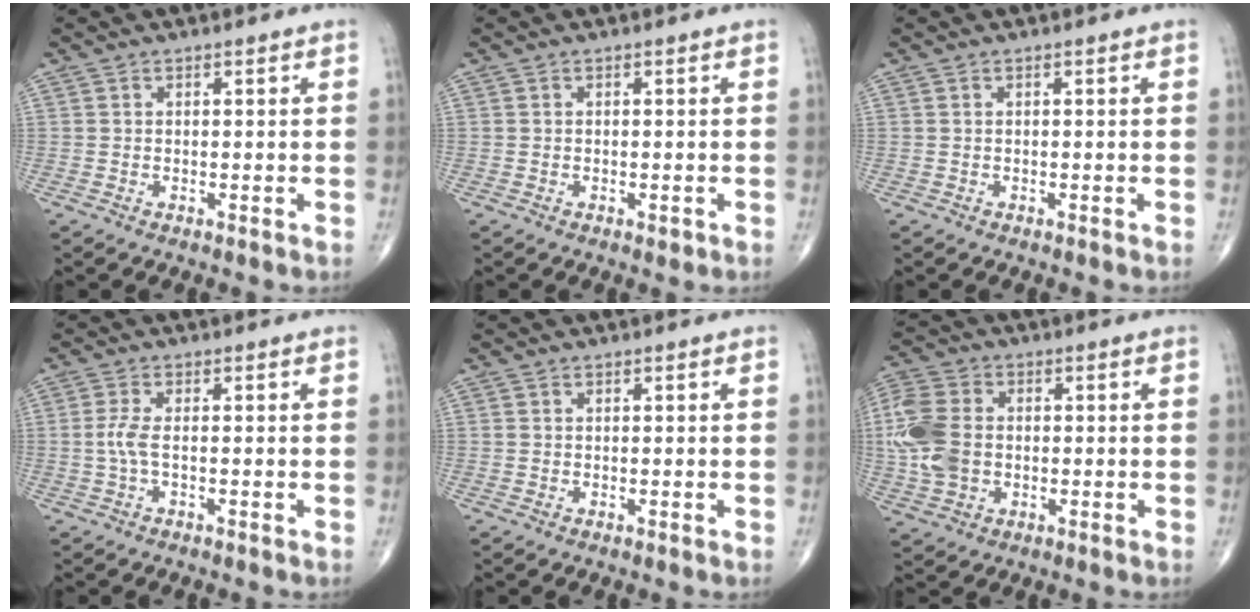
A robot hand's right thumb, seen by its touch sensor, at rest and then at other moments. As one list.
[{"total": 0.9, "force": [-0.4, 0.5, 0.7], "torque": [-0.008, -0.002, -0.004]}, {"total": 0.0}, {"total": 2.8, "force": [-0.4, 0.7, 2.6], "torque": [-0.070, -0.002, -0.012]}, {"total": 0.0}, {"total": 12.1, "force": [-0.4, 8.6, 8.5], "torque": [-0.194, 0.009, -0.009]}]